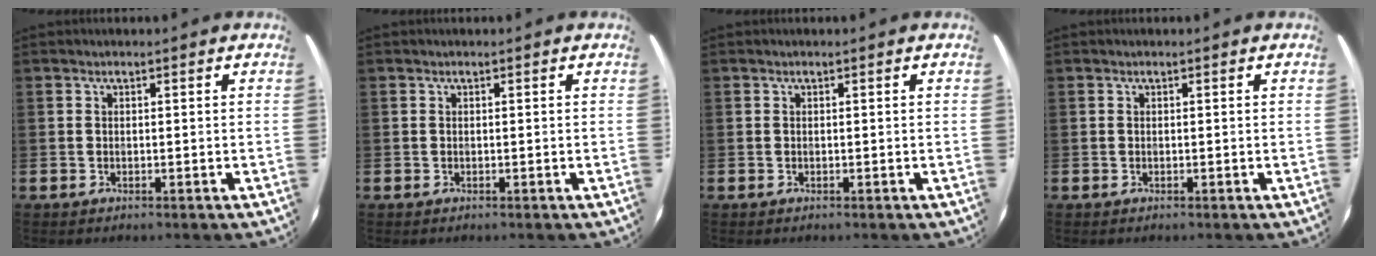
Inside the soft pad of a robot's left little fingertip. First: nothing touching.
{"total": 0.0}
{"total": 0.0}
{"total": 0.0}